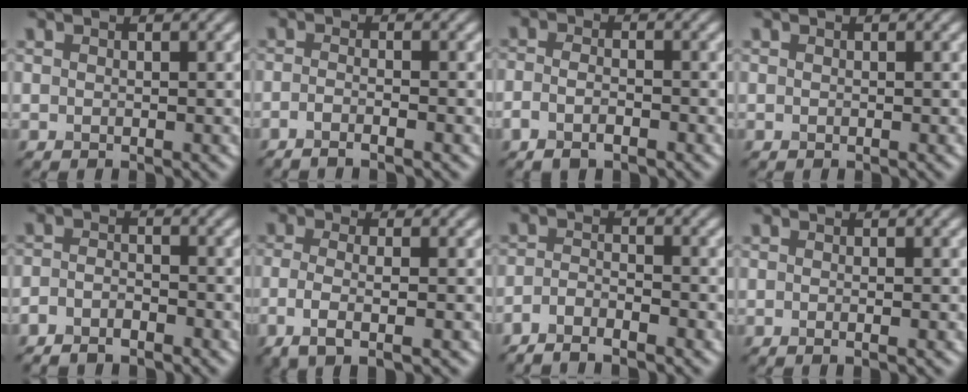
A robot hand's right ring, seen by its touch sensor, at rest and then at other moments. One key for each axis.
{"total": 2.5, "fx": -1.4, "fy": 0.6, "fz": 2.0, "tx": -0.027, "ty": -0.004, "tz": -0.030}
{"total": 2.4, "fx": -1.4, "fy": 1.0, "fz": 1.7, "tx": -0.038, "ty": -0.004, "tz": -0.030}
{"total": 0.0}
{"total": 2.3, "fx": -1.9, "fy": 0.9, "fz": 0.9, "tx": -0.018, "ty": 0.000, "tz": -0.042}
{"total": 3.7, "fx": -1.0, "fy": 1.2, "fz": 3.3, "tx": -0.063, "ty": -0.008, "tz": -0.027}
{"total": 2.7, "fx": -2.2, "fy": 0.5, "fz": 1.4, "tx": -0.024, "ty": -0.001, "tz": -0.048}
{"total": 1.2, "fx": -0.2, "fy": 0.4, "fz": 1.2, "tx": -0.012, "ty": -0.006, "tz": -0.009}